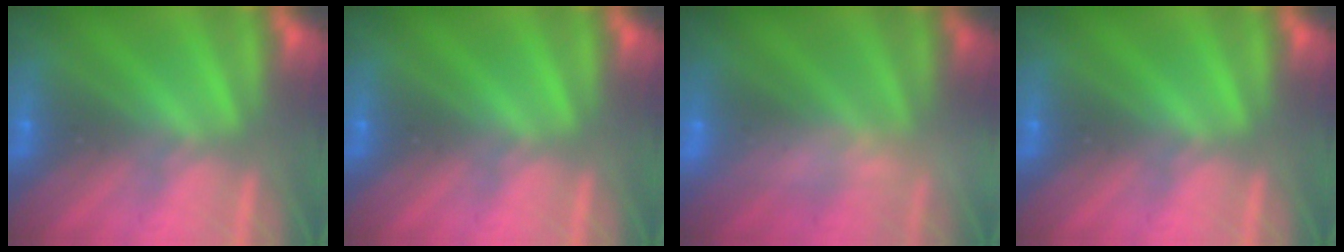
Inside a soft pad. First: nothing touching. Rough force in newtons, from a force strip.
{"total": 0.0}
{"total": 2.6}
{"total": 0.0}